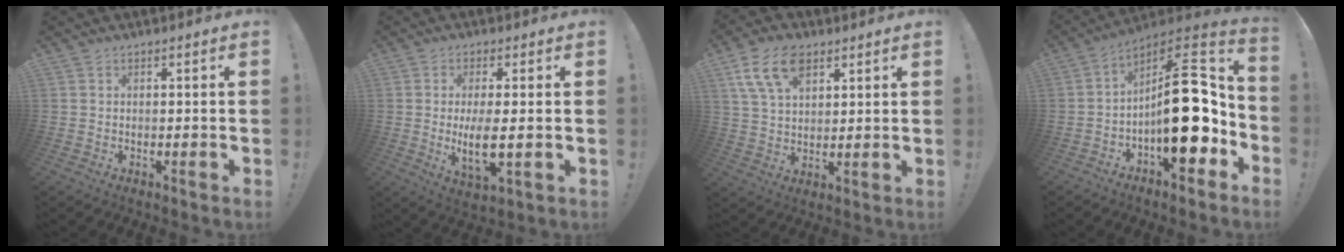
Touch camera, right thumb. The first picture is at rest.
{"total": 8.4, "force": [-0.3, 2.9, 7.9], "torque": [-0.135, -0.020, -0.007]}
{"total": 12.3, "force": [6.4, 7.4, 7.5], "torque": [-0.142, -0.015, 0.122]}
{"total": 22.9, "force": [-3.2, 10.1, 20.2], "torque": [-0.289, 0.019, -0.041]}